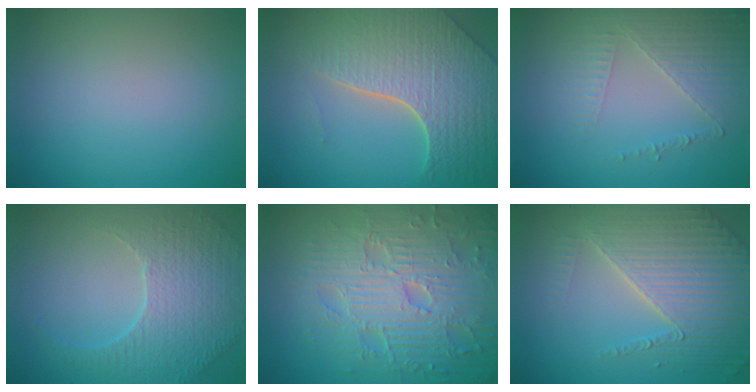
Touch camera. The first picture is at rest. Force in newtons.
{"total": 8.0, "press": 5.8, "slide": 5.5}
{"total": 3.7, "press": 3.1, "slide": 2.0}
{"total": 5.1, "press": 3.7, "slide": 3.5}
{"total": 9.5, "press": 6.8, "slide": 6.6}
{"total": 6.5, "press": 5.2, "slide": 3.9}